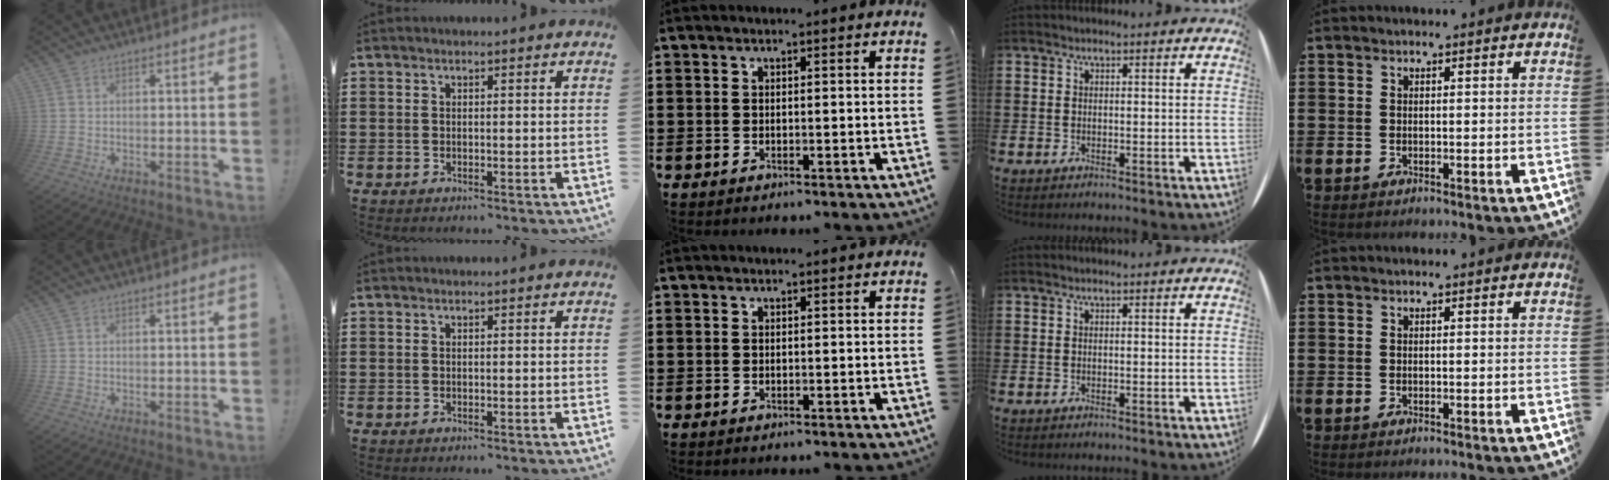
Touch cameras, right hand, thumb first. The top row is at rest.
{}